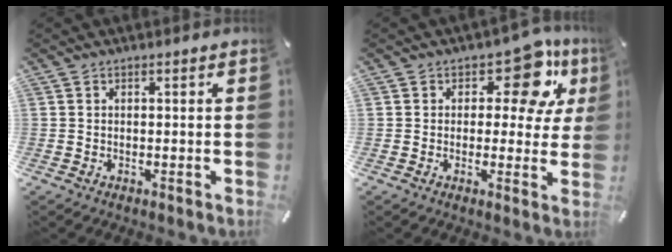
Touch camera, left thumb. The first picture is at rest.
{"total": 12.7, "force": [6.2, 6.6, 8.9], "torque": [-0.112, -0.035, 0.104]}